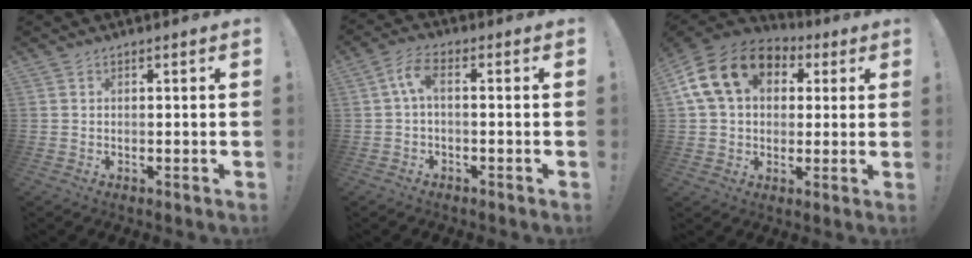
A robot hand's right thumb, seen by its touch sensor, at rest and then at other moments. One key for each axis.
{"total": 5.4, "fx": -0.1, "fy": 1.6, "fz": 5.2, "tx": -0.109, "ty": -0.001, "tz": -0.004}
{"total": 17.3, "fx": 5.6, "fy": 12.4, "fz": 10.7, "tx": -0.179, "ty": 0.003, "tz": 0.106}